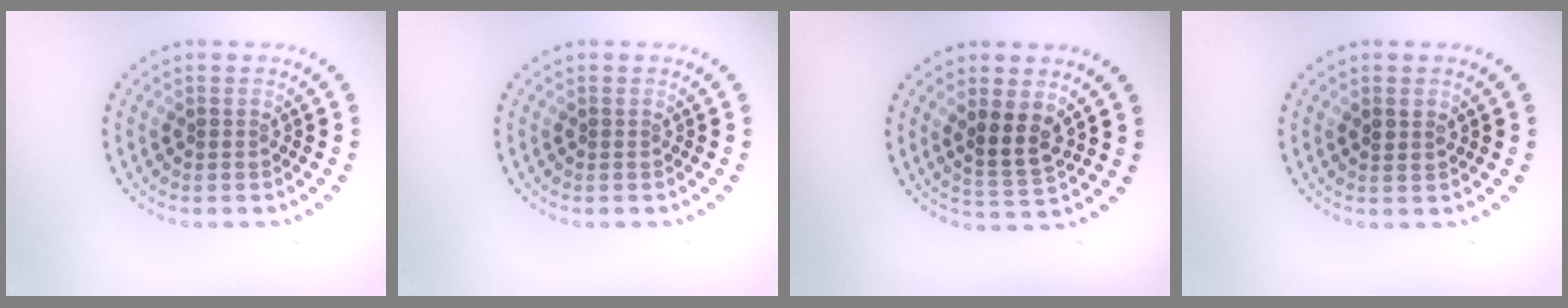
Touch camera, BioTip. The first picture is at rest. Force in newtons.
{"total": 0.0}
{"total": 2.9, "press": 2.5, "slide": 1.3}
{"total": 1.1, "press": 1.0, "slide": 0.5}